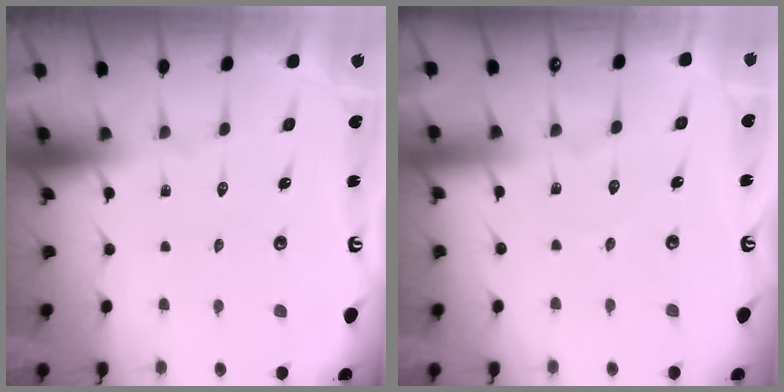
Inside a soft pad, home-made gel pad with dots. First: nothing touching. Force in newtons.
{"total": 4.0, "press": 4.0, "slide": 0.4}